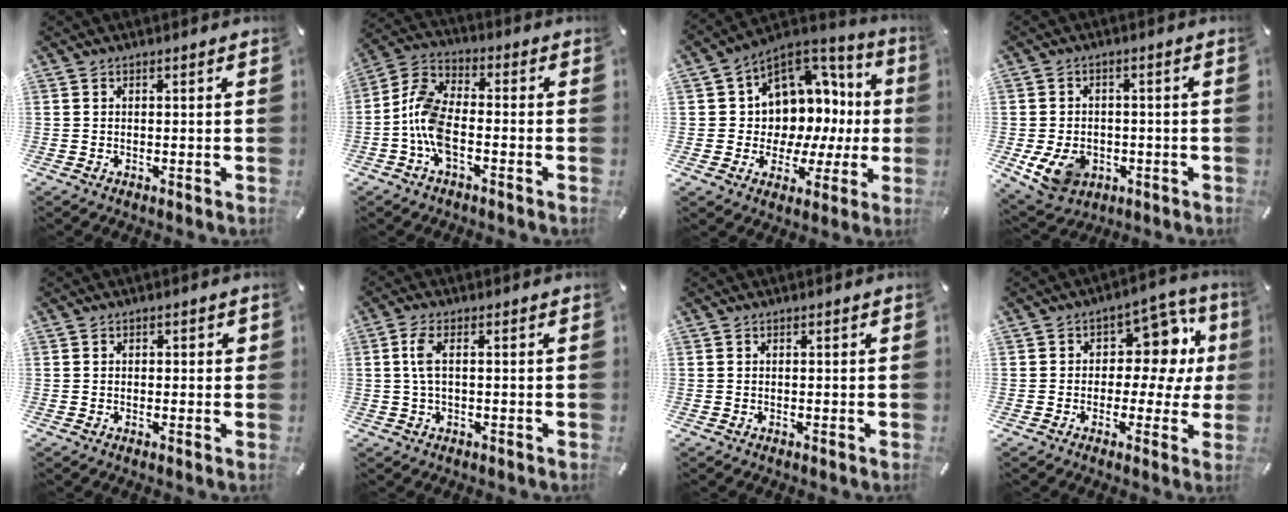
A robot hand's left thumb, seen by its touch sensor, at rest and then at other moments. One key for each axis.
{"total": 9.1, "fx": -3.8, "fy": 4.7, "fz": 6.8, "tx": -0.155, "ty": 0.006, "tz": -0.073}
{"total": 10.9, "fx": 3.1, "fy": 9.4, "fz": 4.4, "tx": -0.062, "ty": -0.056, "tz": 0.057}
{"total": 8.4, "fx": -2.5, "fy": 6.8, "fz": 4.4, "tx": -0.094, "ty": 0.007, "tz": -0.047}
{"total": 1.1, "fx": -0.1, "fy": 0.9, "fz": 0.6, "tx": -0.002, "ty": 0.003, "tz": -0.005}
{"total": 4.3, "fx": 0.3, "fy": 1.4, "fz": 4.0, "tx": -0.091, "ty": -0.002, "tz": 0.000}
{"total": 0.0}
{"total": 12.9, "fx": 3.4, "fy": 8.4, "fz": 9.2, "tx": -0.110, "ty": -0.027, "tz": 0.058}